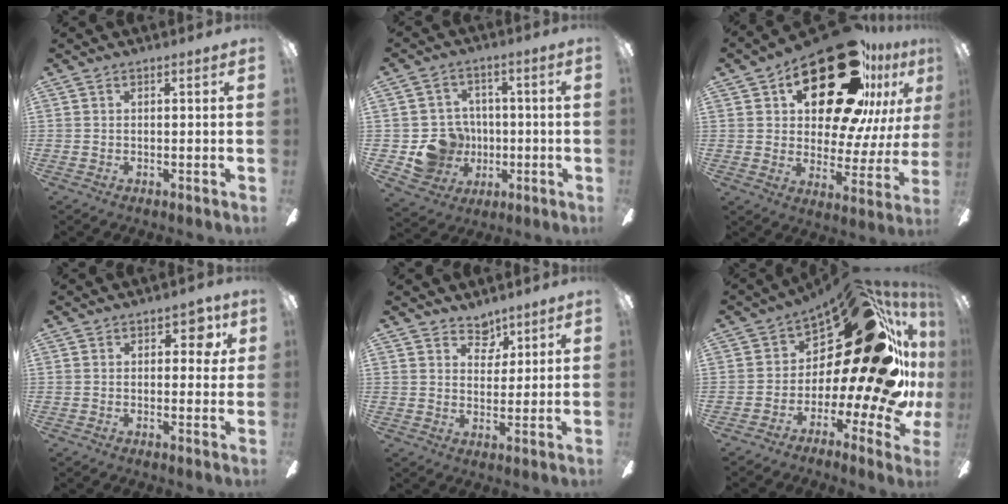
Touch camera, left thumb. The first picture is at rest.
{"total": 11.0, "force": [-2.1, 10.4, 2.8], "torque": [-0.075, 0.022, -0.024]}
{"total": 29.6, "force": [16.5, 13.5, 20.5], "torque": [-0.306, -0.092, 0.281]}
{"total": 5.2, "force": [1.9, 2.9, 3.9], "torque": [-0.040, -0.001, 0.026]}
{"total": 5.2, "force": [4.1, 3.0, 1.2], "torque": [-0.008, -0.024, 0.072]}
{"total": 26.1, "force": [8.8, 9.8, 22.6], "torque": [-0.288, -0.109, 0.160]}